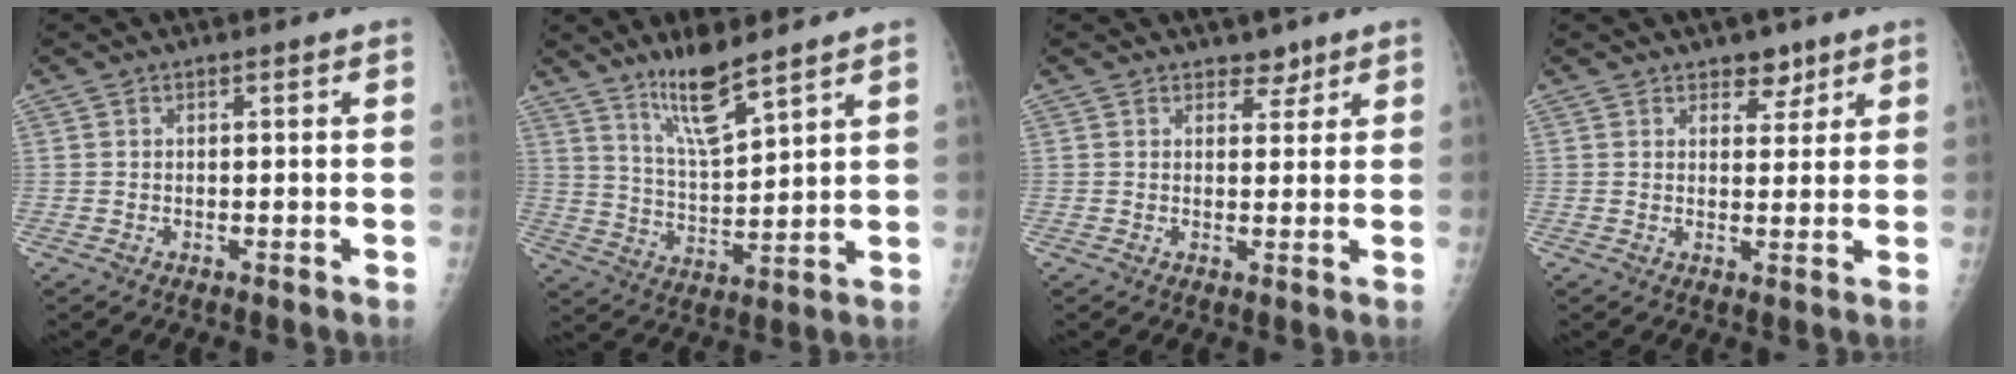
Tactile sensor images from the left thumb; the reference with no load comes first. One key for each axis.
{"total": 9.7, "fx": 7.3, "fy": 1.4, "fz": 6.2, "tx": -0.114, "ty": -0.058, "tz": 0.147}
{"total": 2.4, "fx": 1.7, "fy": 1.5, "fz": 0.6, "tx": 0.013, "ty": -0.010, "tz": 0.021}
{"total": 3.6, "fx": 2.4, "fy": 2.2, "fz": 1.4, "tx": 0.006, "ty": -0.015, "tz": 0.034}